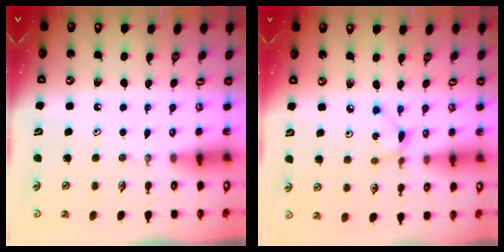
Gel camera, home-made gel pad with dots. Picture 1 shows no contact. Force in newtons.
{"total": 2.4, "press": 2.4, "slide": 0.1}